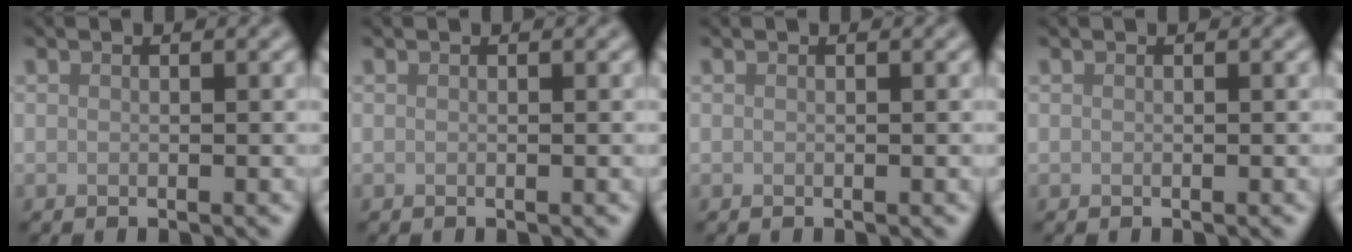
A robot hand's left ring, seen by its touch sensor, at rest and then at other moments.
{"total": 0.0}
{"total": 0.0}
{"total": 0.0}